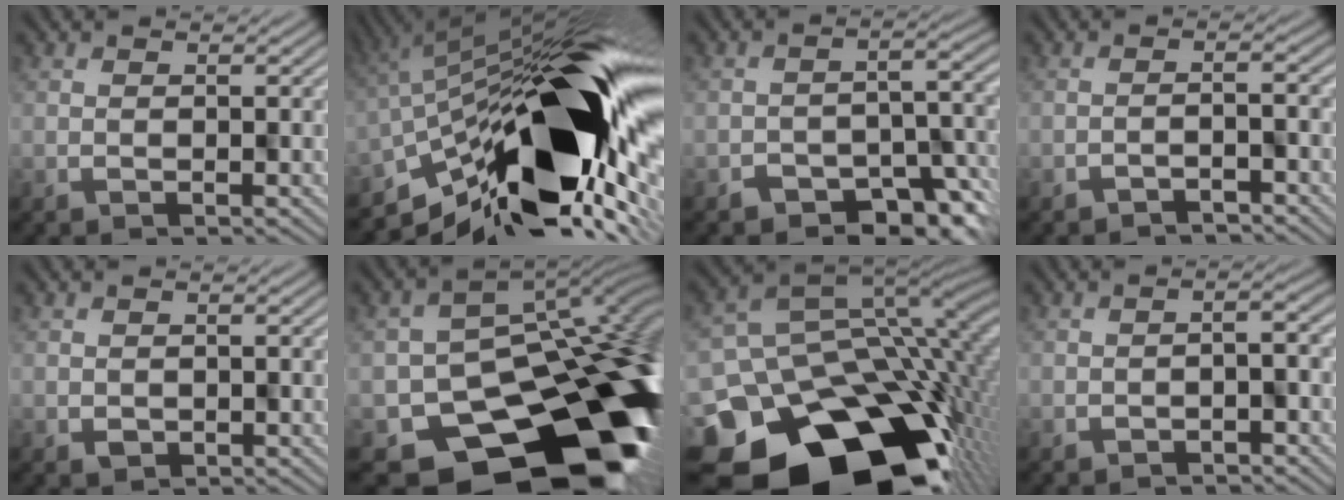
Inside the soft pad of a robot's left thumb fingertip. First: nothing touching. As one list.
[{"total": 18.1, "force": [-4.3, 7.3, 16.0], "torque": [-0.260, -0.012, -0.081]}, {"total": 7.5, "force": [-5.2, 3.7, 3.8], "torque": [-0.037, -0.012, -0.083]}, {"total": 2.3, "force": [-2.1, 0.1, 0.8], "torque": [-0.010, 0.007, -0.035]}, {"total": 0.9, "force": [0.0, 0.9, 0.2], "torque": [-0.001, -0.003, 0.002]}, {"total": 18.3, "force": [-8.1, 12.7, 10.4], "torque": [-0.131, -0.057, -0.099]}, {"total": 19.6, "force": [-7.7, 13.8, 11.6], "torque": [-0.230, -0.045, -0.100]}, {"total": 2.3, "force": [-1.8, 0.5, 1.4], "torque": [-0.023, 0.003, -0.025]}]